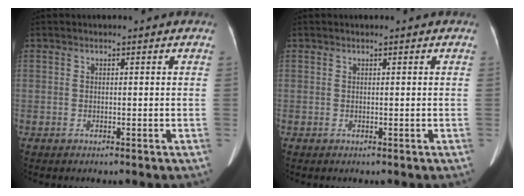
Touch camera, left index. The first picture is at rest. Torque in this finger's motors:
{"motor_torque": [0.04, 0.08, 0.00, 0.01]}